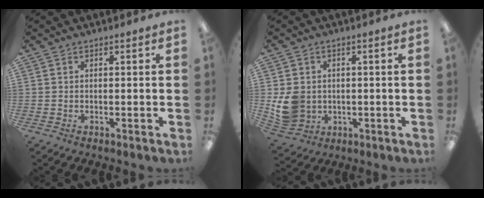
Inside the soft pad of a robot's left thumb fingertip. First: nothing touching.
{"total": 7.9, "force": [0.0, 7.1, 3.4], "torque": [-0.082, 0.007, 0.005]}